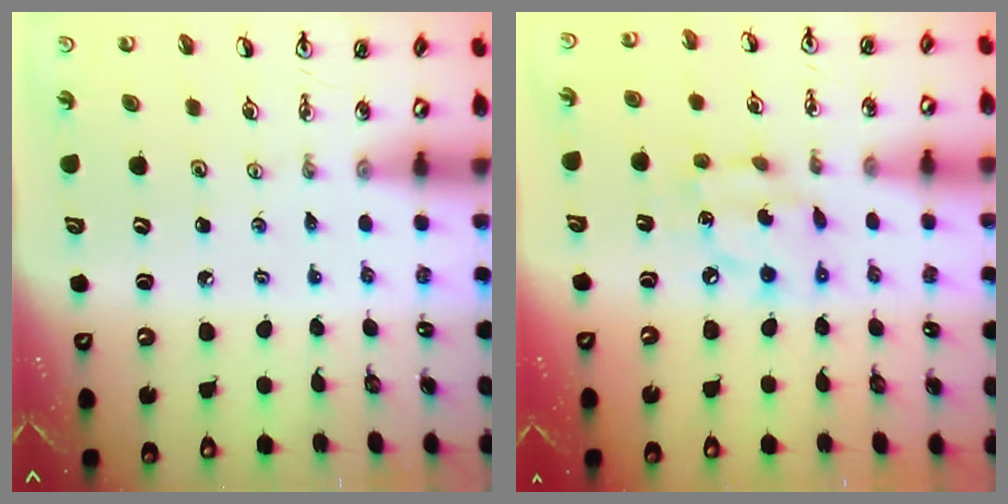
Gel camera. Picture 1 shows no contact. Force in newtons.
{"total": 8.8, "press": 8.8, "slide": 0.5}